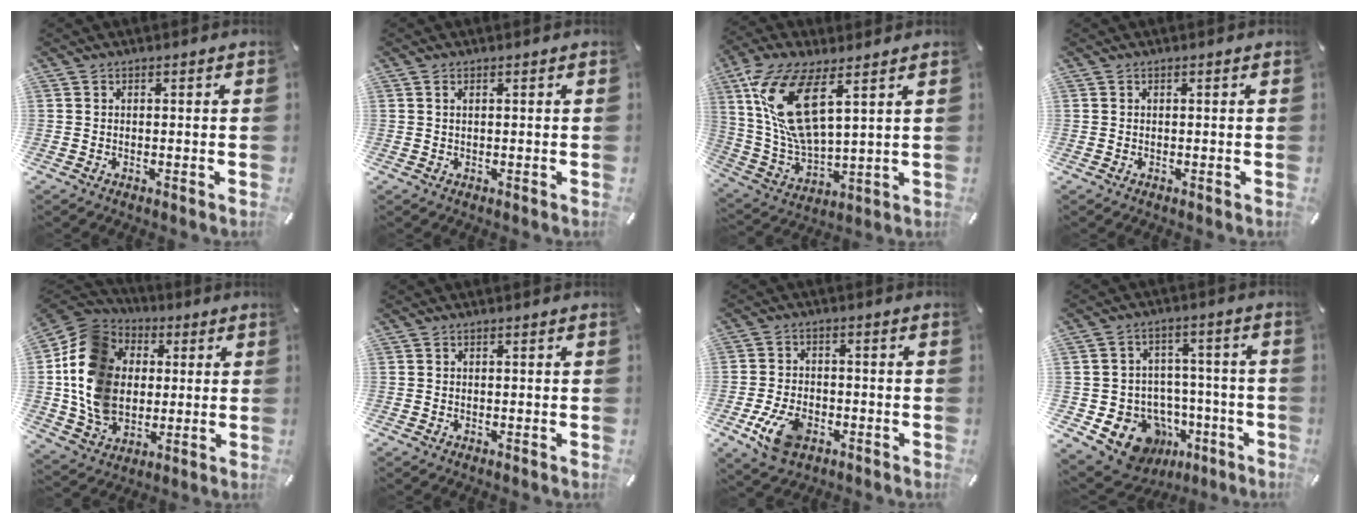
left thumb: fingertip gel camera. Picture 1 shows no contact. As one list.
[{"total": 0.8, "force": [0.2, 0.2, 0.7], "torque": [-0.015, 0.000, 0.004]}, {"total": 17.2, "force": [8.1, 6.8, 13.5], "torque": [-0.303, -0.025, 0.142]}, {"total": 0.0}, {"total": 16.4, "force": [0.5, 14.1, 8.4], "torque": [-0.186, 0.007, 0.012]}, {"total": 0.0}, {"total": 8.8, "force": [-3.7, 5.6, 5.7], "torque": [-0.130, 0.008, -0.067]}, {"total": 12.7, "force": [-5.8, 10.3, 4.5], "torque": [-0.056, 0.030, -0.084]}]